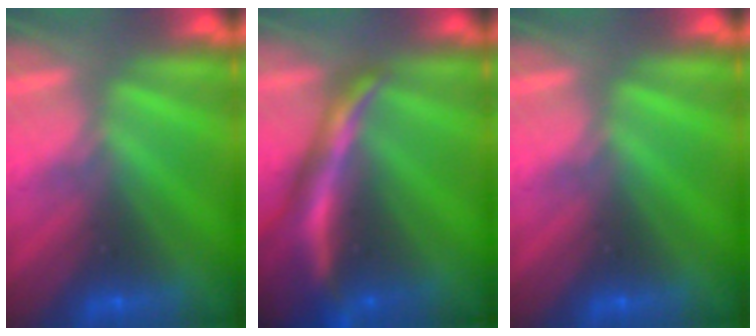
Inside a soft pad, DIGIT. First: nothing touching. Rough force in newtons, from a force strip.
{"total": 7.1}
{"total": 0.0}